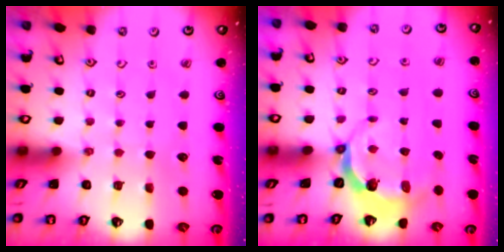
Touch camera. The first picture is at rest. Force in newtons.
{"total": 4.4, "press": 3.3, "slide": 2.9}